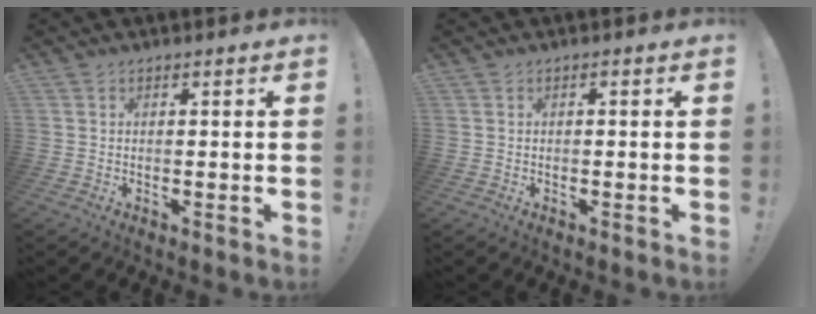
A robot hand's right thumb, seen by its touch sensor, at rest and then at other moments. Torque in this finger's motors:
{"motor_torque": [-0.11, 0.00, 0.03, 0.14, -0.02]}